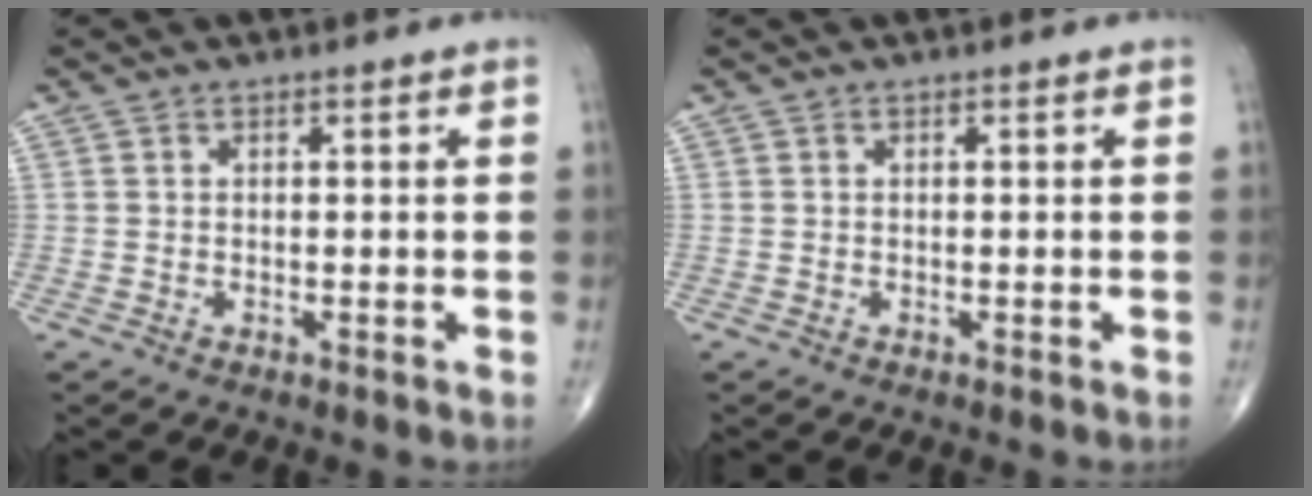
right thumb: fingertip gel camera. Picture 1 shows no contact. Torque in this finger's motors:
{"motor_torque": [0.00, 0.00, 0.00, 0.00, 0.00]}